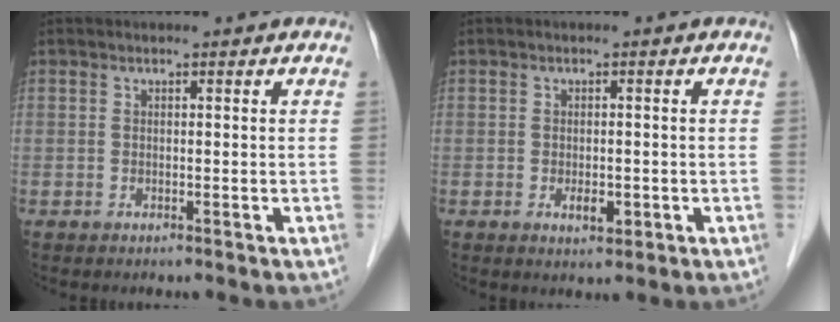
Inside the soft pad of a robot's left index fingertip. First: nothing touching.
{"total": 2.6, "force": [-0.9, 1.3, 2.1], "torque": [-0.034, 0.000, -0.007]}